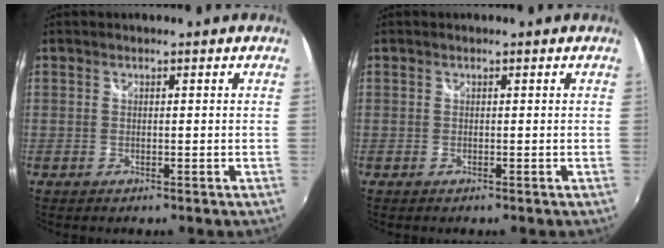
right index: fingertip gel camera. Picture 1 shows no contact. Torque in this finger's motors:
{"motor_torque": [0.15, 0.06, 0.01, 0.01]}